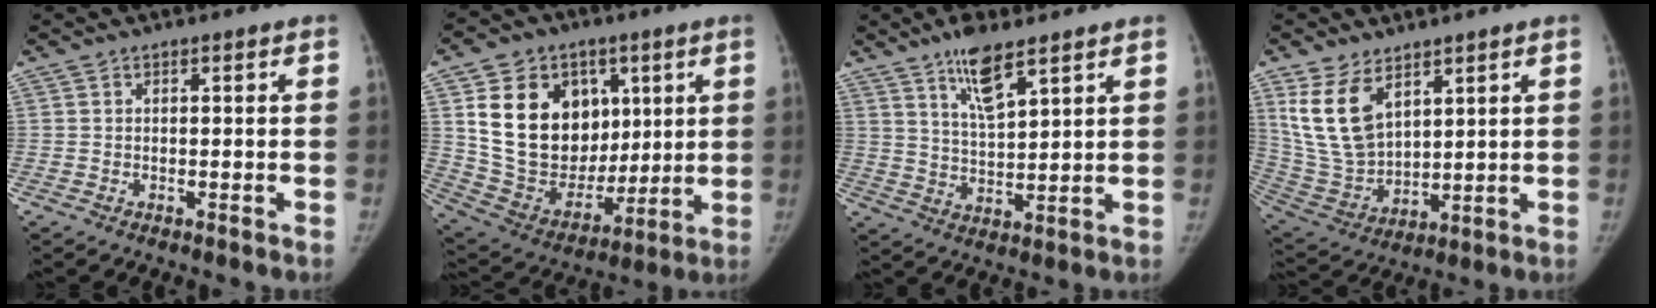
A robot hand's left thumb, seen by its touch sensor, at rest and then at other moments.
{"total": 22.3, "force": [6.6, 17.1, 12.7], "torque": [-0.192, -0.009, 0.137]}
{"total": 8.4, "force": [5.6, 2.3, 5.9], "torque": [-0.100, -0.034, 0.105]}
{"total": 13.4, "force": [6.8, 7.9, 8.4], "torque": [-0.144, -0.031, 0.157]}